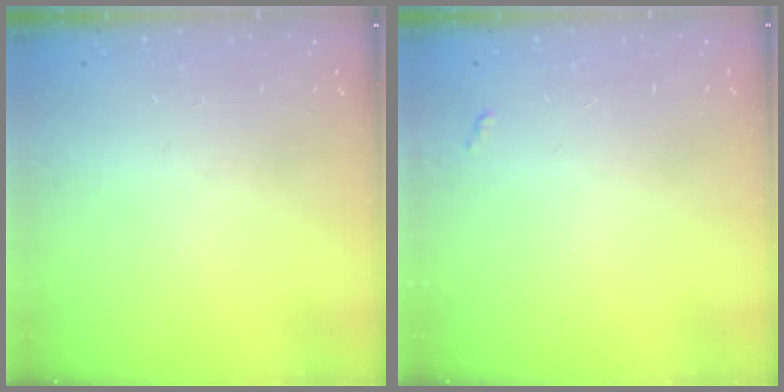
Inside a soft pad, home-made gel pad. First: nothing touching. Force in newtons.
{"total": 2.8, "press": 2.8, "slide": 0.4}